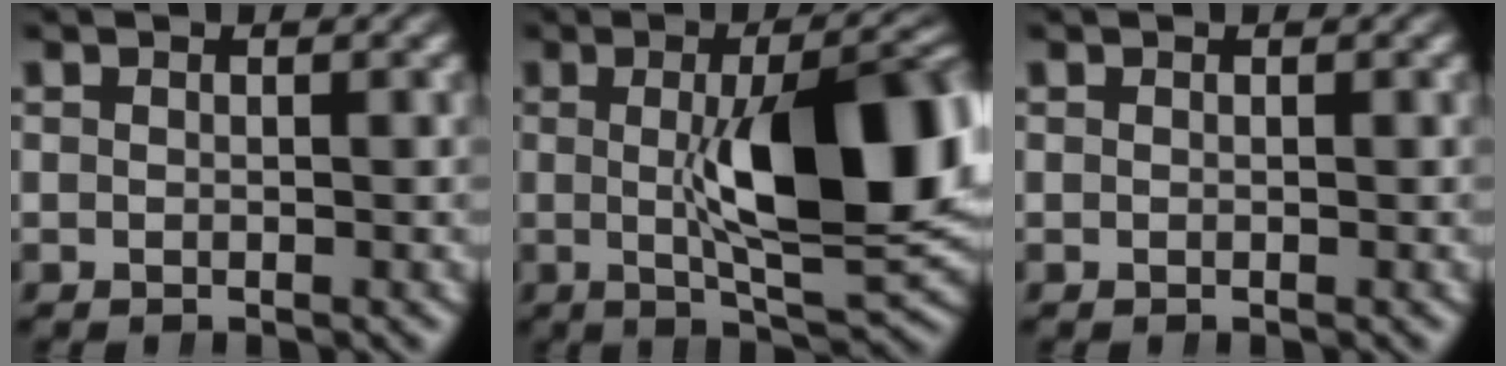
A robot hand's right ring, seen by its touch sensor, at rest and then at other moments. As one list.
[{"total": 14.1, "force": [0.1, 4.5, 13.4], "torque": [-0.186, 0.000, 0.009]}, {"total": 0.0}]